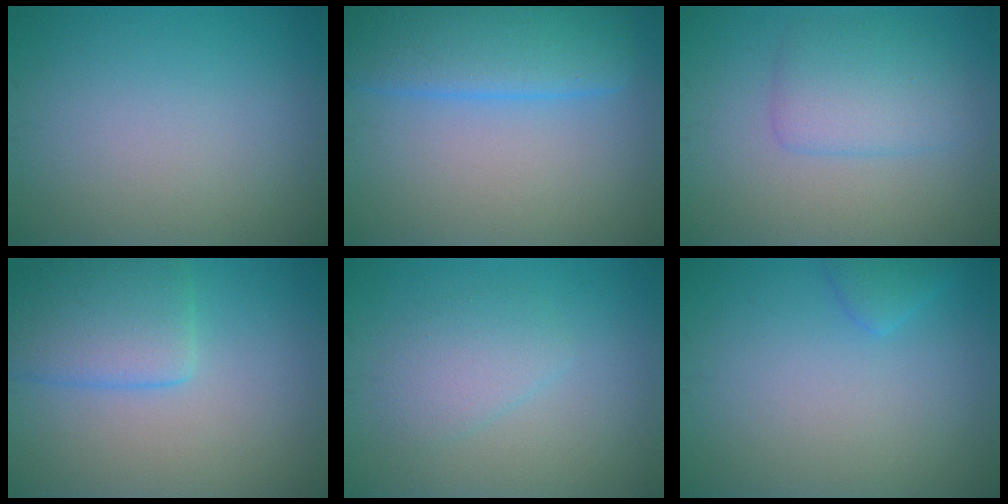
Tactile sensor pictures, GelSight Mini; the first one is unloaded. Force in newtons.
{"total": 7.0, "press": 7.0, "slide": 0.2}
{"total": 3.6, "press": 3.6, "slide": 0.2}
{"total": 4.4, "press": 4.4, "slide": 0.2}
{"total": 2.4, "press": 2.4, "slide": 0.2}
{"total": 1.4, "press": 1.4, "slide": 0.1}